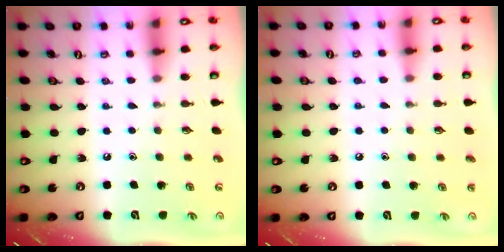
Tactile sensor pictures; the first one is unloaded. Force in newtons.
{"total": 2.3, "press": 2.3, "slide": 0.2}